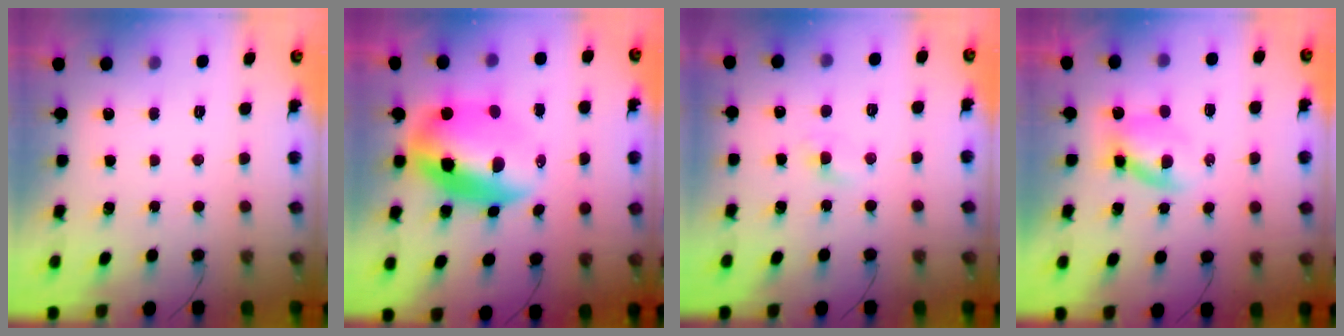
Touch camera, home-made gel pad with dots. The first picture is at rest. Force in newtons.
{"total": 14.9, "press": 14.4, "slide": 3.8}
{"total": 1.0, "press": 0.8, "slide": 0.6}
{"total": 3.3, "press": 3.3, "slide": 0.7}